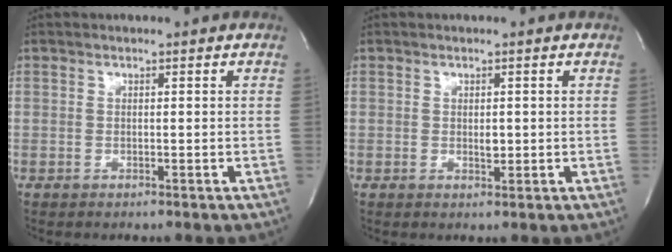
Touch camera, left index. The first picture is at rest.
{"total": 1.3, "force": [0.2, 0.6, 1.1], "torque": [-0.015, -0.003, 0.005]}